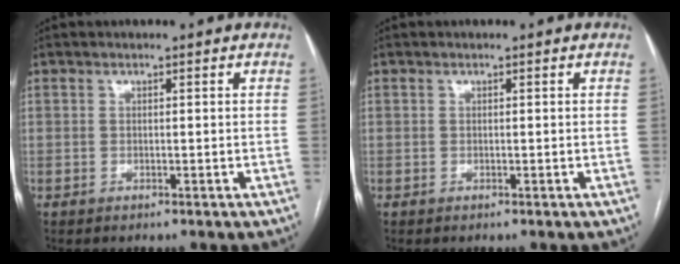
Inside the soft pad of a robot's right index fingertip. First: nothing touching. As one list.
[{"total": 0.0}]